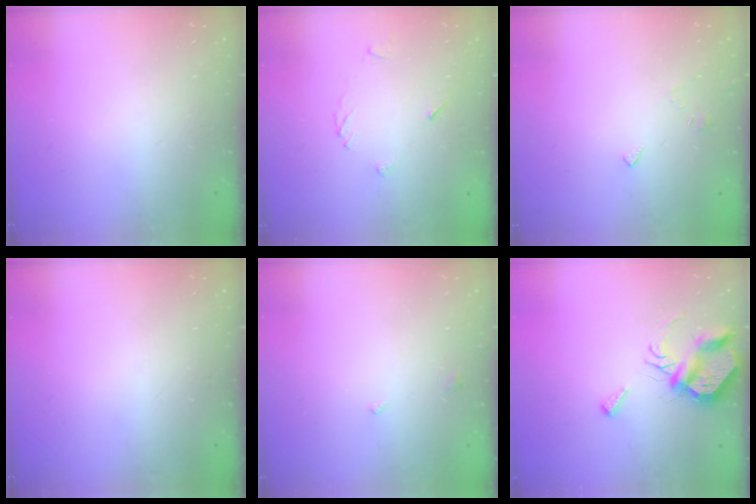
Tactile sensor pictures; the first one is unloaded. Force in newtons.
{"total": 4.0, "press": 4.0, "slide": 0.5}
{"total": 2.5, "press": 2.4, "slide": 0.6}
{"total": 0.0}
{"total": 0.9, "press": 0.8, "slide": 0.4}
{"total": 8.3, "press": 8.2, "slide": 0.6}